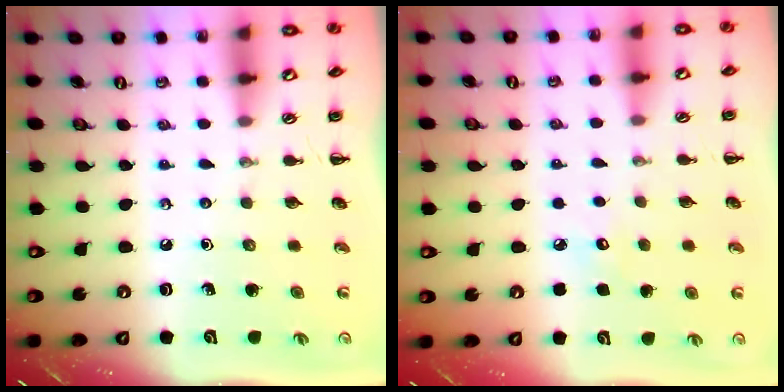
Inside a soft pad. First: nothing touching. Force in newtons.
{"total": 3.7, "press": 3.5, "slide": 0.9}